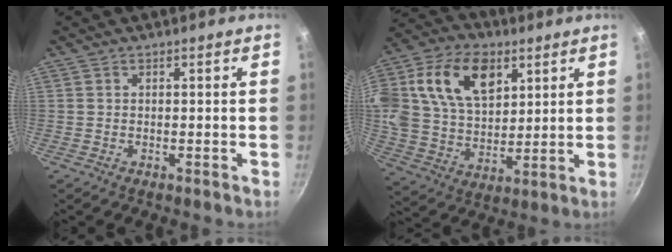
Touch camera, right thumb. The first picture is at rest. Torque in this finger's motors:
{"motor_torque": [0.72, 4.28, 0.86, -0.07, 0.24]}